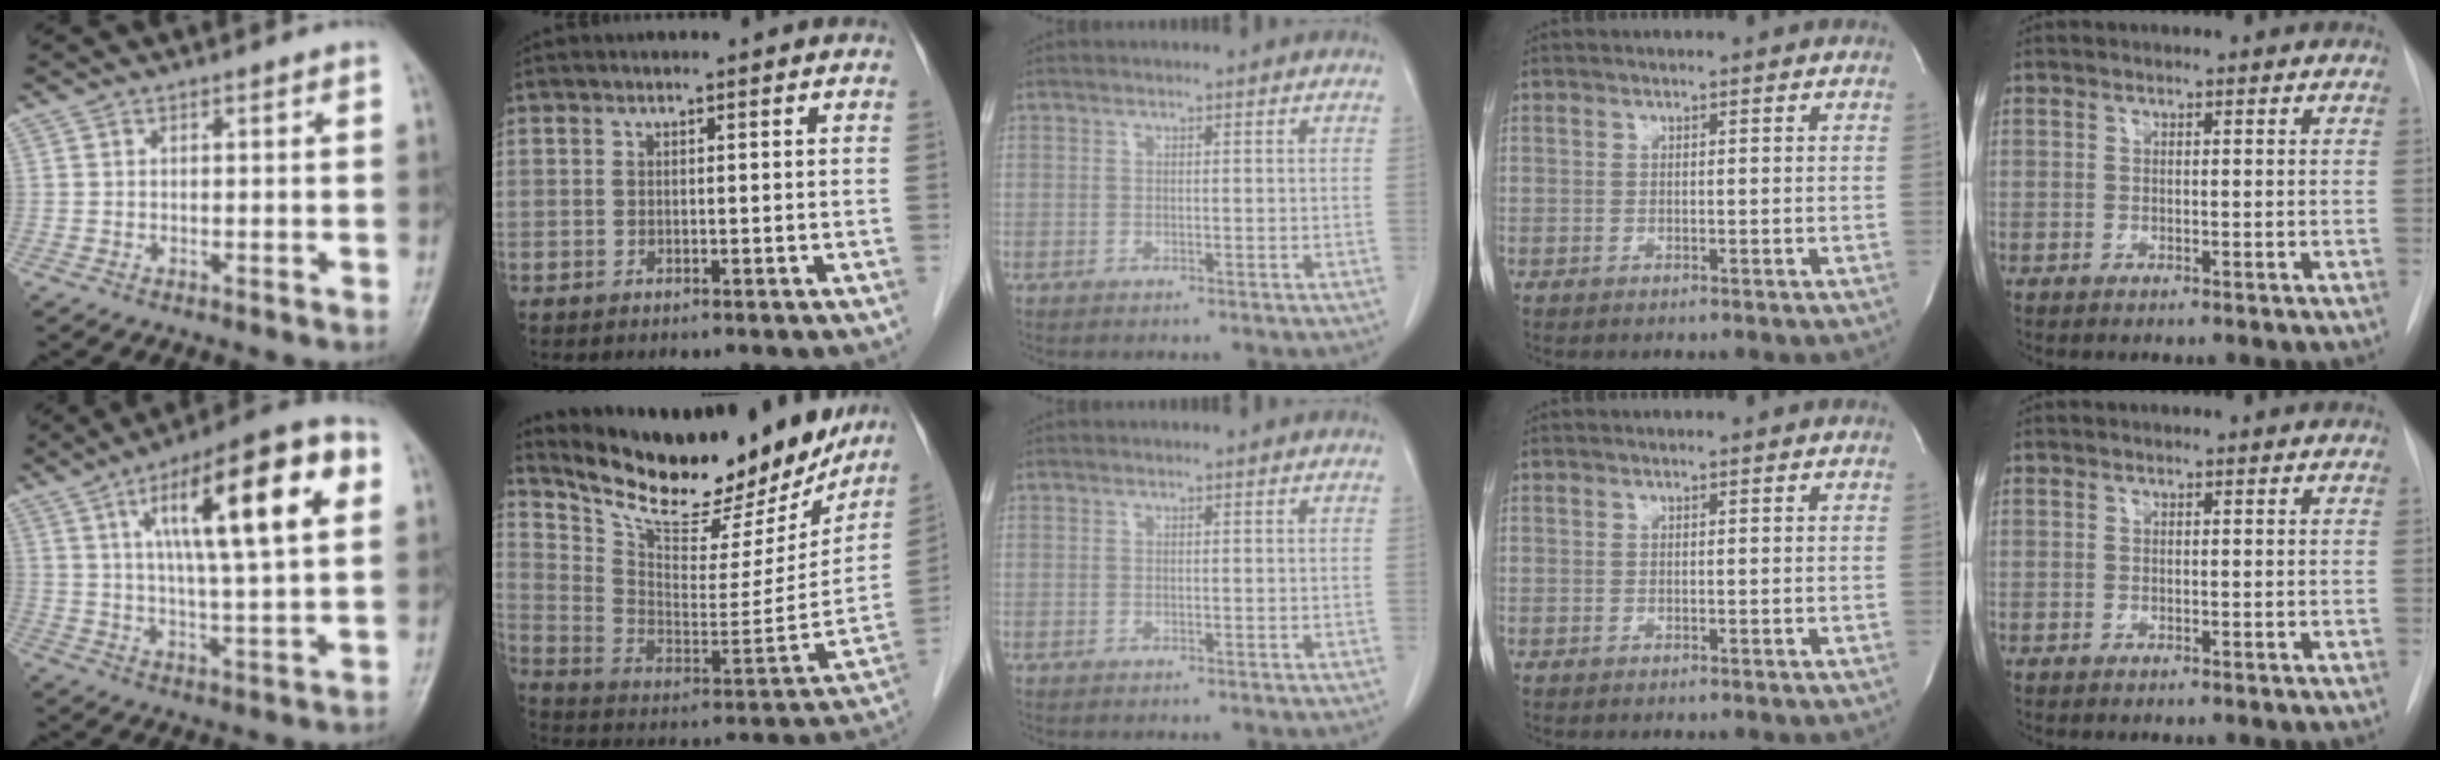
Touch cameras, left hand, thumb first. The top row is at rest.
{"thumb": {"total": 21.6, "force": [7.3, 5.6, 19.6], "torque": [-0.286, 0.004, 0.106]}, "index": {"total": 25.0, "force": [21.8, 6.9, 10.0], "torque": [-0.164, -0.035, 0.316]}}